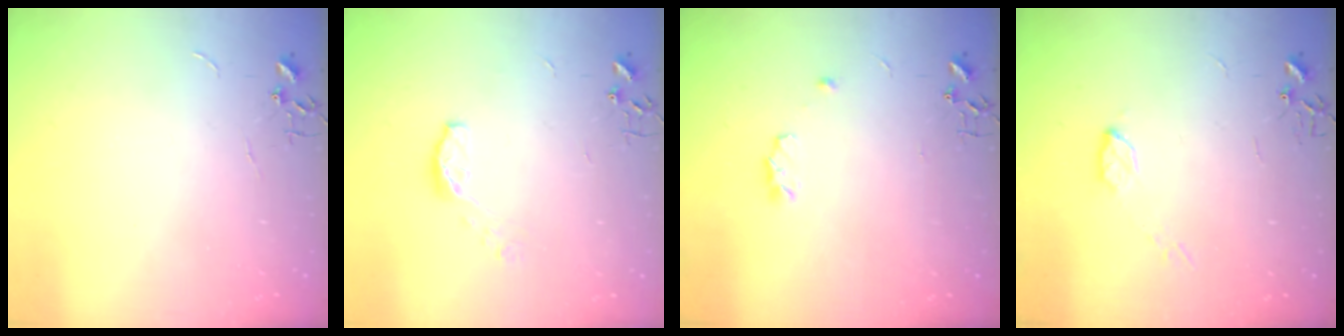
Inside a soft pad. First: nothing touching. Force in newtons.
{"total": 7.0, "press": 7.0, "slide": 0.6}
{"total": 5.0, "press": 5.0, "slide": 0.8}
{"total": 5.2, "press": 5.2, "slide": 0.3}